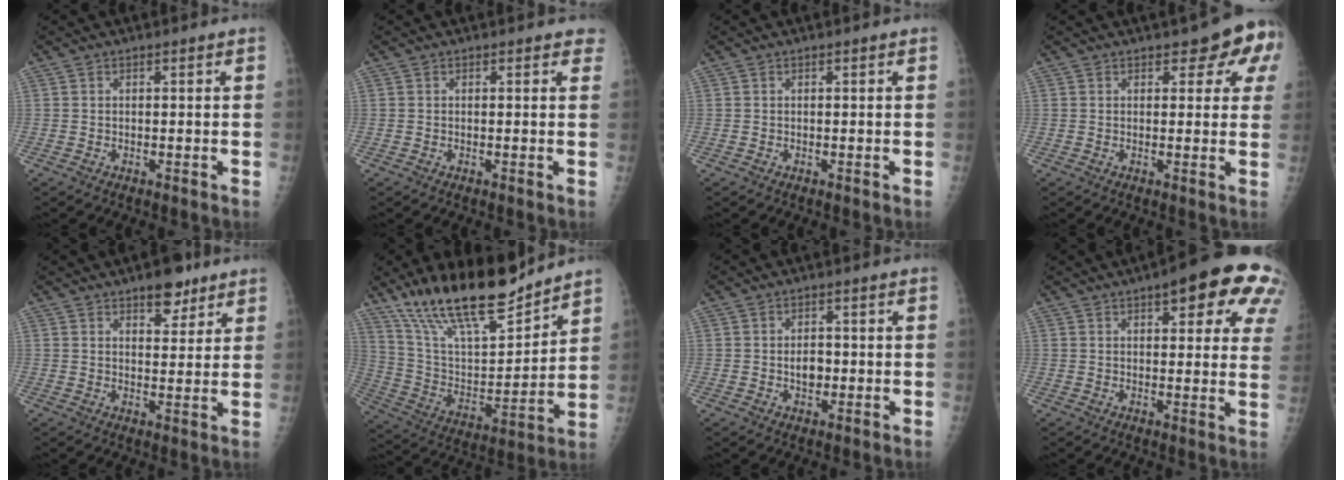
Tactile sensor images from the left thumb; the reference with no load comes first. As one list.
[{"total": 0.6, "force": [0.5, 0.4, 0.2], "torque": [0.004, -0.001, -0.001]}, {"total": 0.0}, {"total": 7.2, "force": [3.8, 3.3, 5.1], "torque": [-0.025, -0.008, 0.038]}, {"total": 6.6, "force": [4.4, 3.1, 3.8], "torque": [-0.027, -0.022, 0.061]}, {"total": 21.5, "force": [17.1, 5.9, 11.8], "torque": [-0.174, -0.085, 0.308]}, {"total": 3.0, "force": [-0.3, 2.1, 2.2], "torque": [-0.022, 0.003, -0.004]}, {"total": 17.5, "force": [8.7, 6.1, 13.9], "torque": [-0.141, -0.011, 0.097]}]